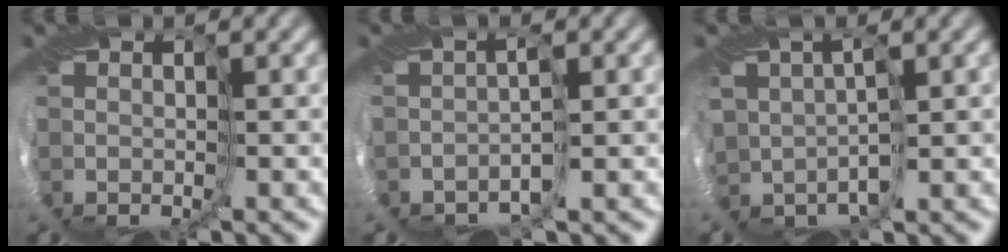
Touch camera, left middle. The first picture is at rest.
{"total": 1.4, "force": [-1.3, -0.3, -0.5], "torque": [0.009, 0.001, -0.020]}
{"total": 1.6, "force": [0.3, 1.6, 0.3], "torque": [-0.028, 0.009, 0.005]}